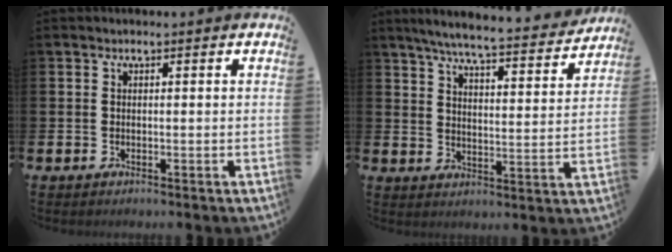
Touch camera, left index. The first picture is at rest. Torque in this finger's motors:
{"motor_torque": [0.98, -1.02, 0.70, 0.21]}